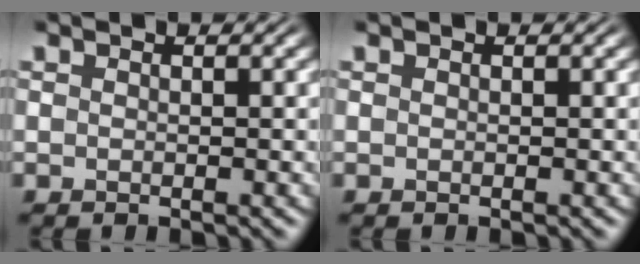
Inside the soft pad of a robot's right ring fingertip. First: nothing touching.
{"total": 0.0}